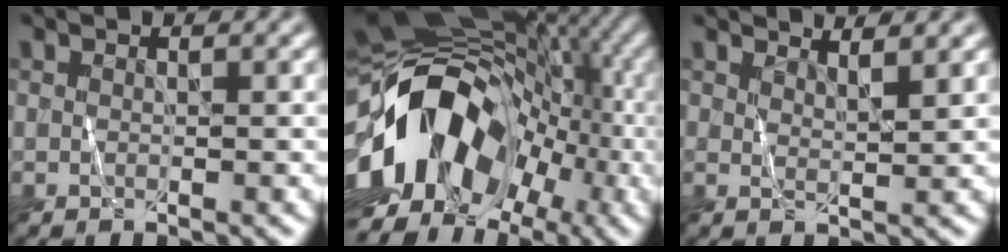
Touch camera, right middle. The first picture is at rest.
{"total": 14.1, "force": [-3.5, 9.8, 9.5], "torque": [-0.156, 0.013, -0.076]}
{"total": 1.6, "force": [1.6, -0.4, -0.2], "torque": [0.005, -0.002, 0.025]}